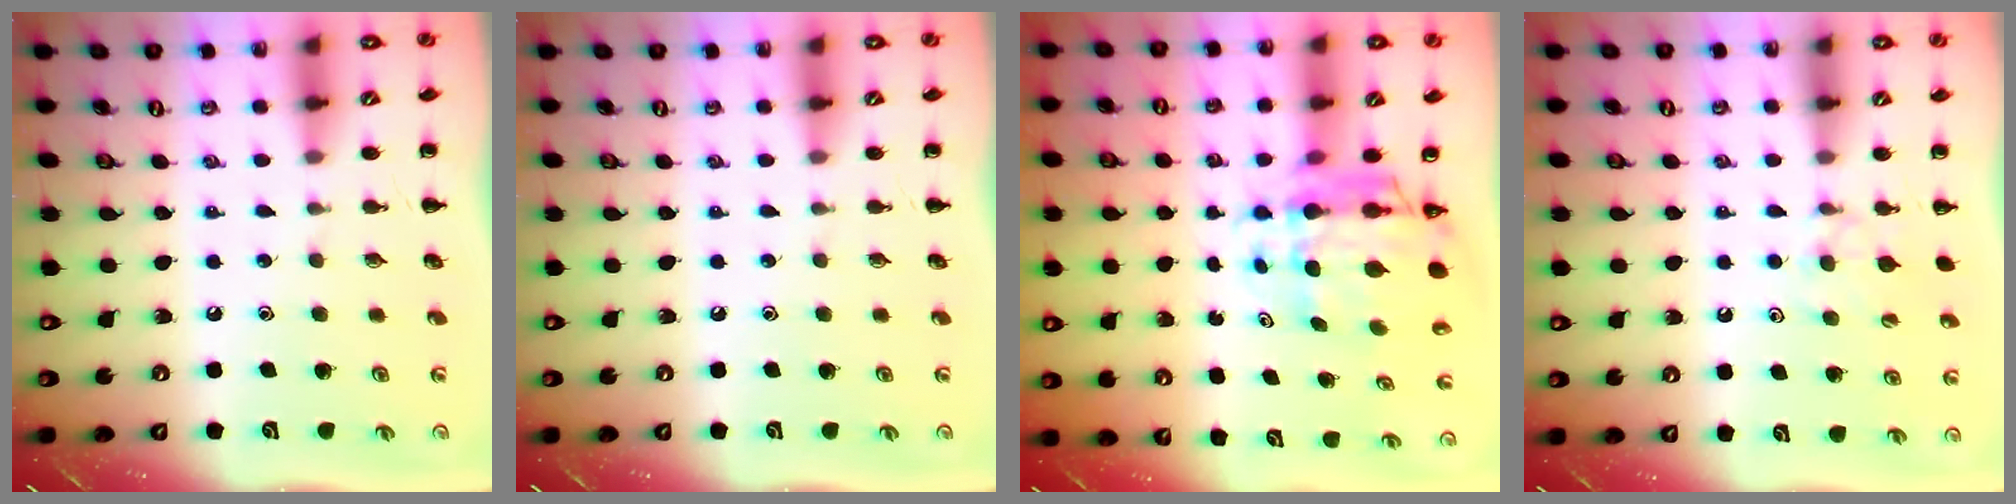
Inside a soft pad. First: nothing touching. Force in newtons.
{"total": 0.0}
{"total": 8.1, "press": 7.8, "slide": 2.4}
{"total": 6.4, "press": 6.2, "slide": 1.7}